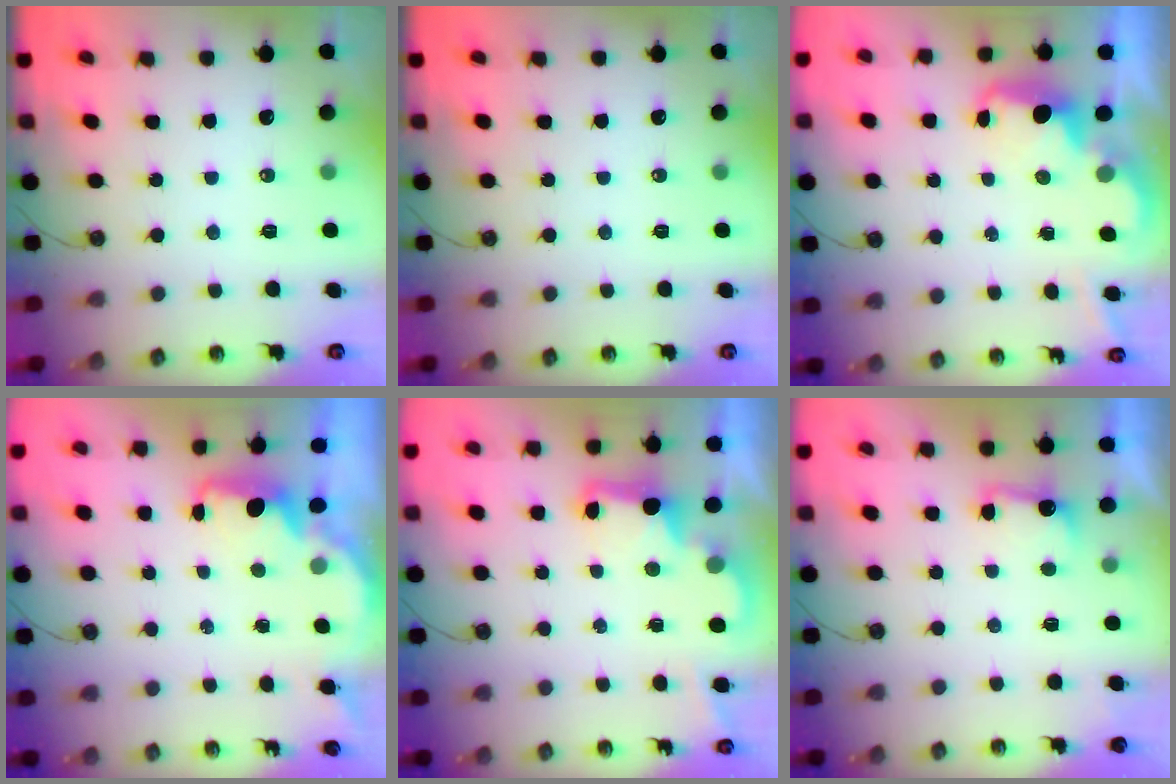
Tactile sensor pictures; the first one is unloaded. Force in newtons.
{"total": 0.0}
{"total": 2.6, "press": 2.6, "slide": 0.5}
{"total": 1.8, "press": 1.7, "slide": 0.7}
{"total": 3.0, "press": 2.9, "slide": 0.6}
{"total": 4.6, "press": 4.5, "slide": 1.0}